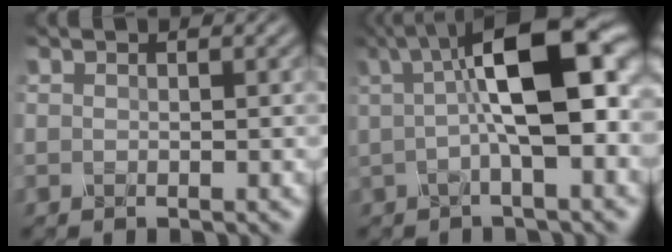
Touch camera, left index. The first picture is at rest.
{"total": 9.8, "force": [1.6, 2.8, 9.3], "torque": [-0.139, 0.017, 0.020]}